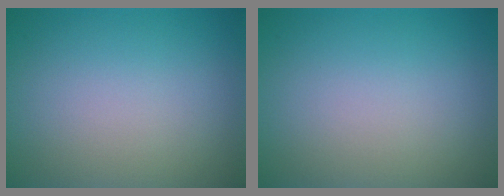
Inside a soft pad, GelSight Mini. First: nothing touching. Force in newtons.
{"total": 0.0}